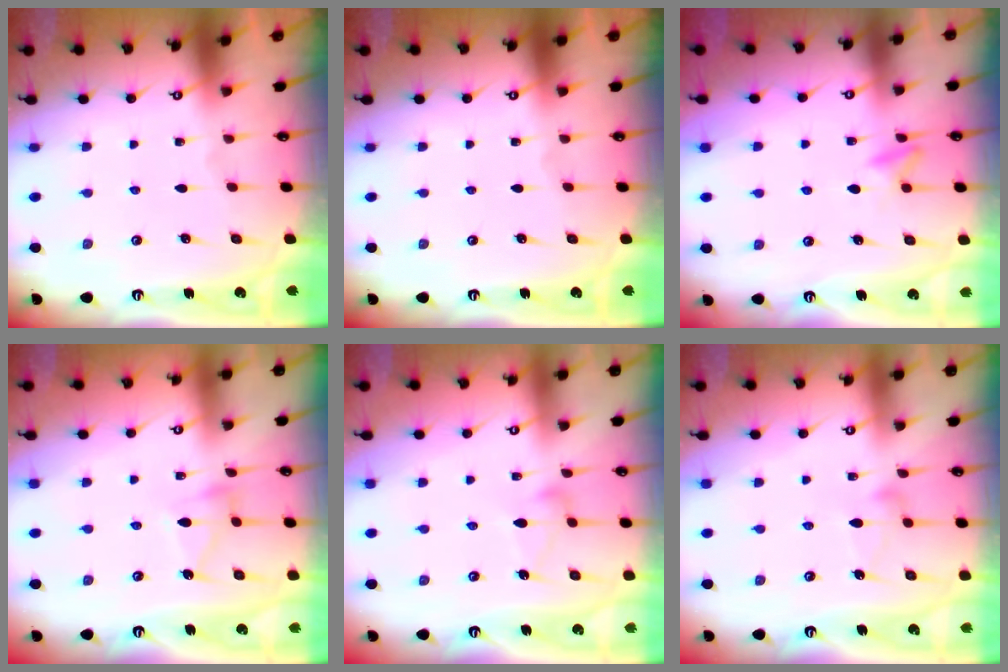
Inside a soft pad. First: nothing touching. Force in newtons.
{"total": 0.0}
{"total": 6.7, "press": 6.6, "slide": 1.2}
{"total": 6.5, "press": 6.4, "slide": 0.5}
{"total": 5.9, "press": 5.9, "slide": 0.4}
{"total": 6.9, "press": 6.9, "slide": 0.3}